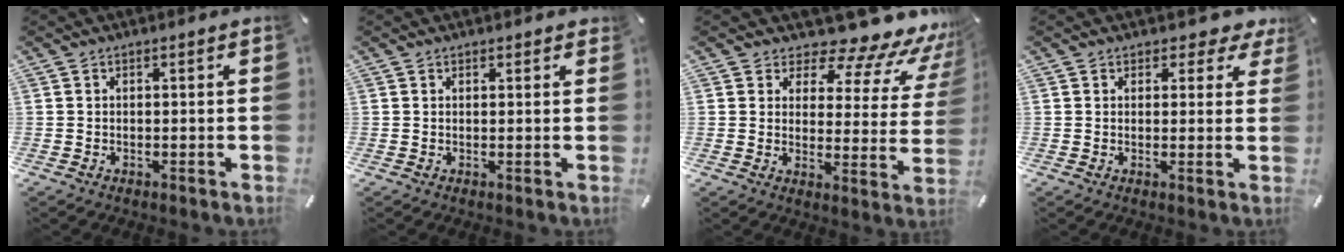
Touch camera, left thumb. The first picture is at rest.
{"total": 1.0, "force": [0.8, 0.7, 0.1], "torque": [0.006, -0.003, 0.013]}
{"total": 12.8, "force": [10.4, 4.7, 5.7], "torque": [-0.070, -0.096, 0.172]}
{"total": 3.5, "force": [2.2, 2.4, 1.2], "torque": [0.001, -0.014, 0.032]}